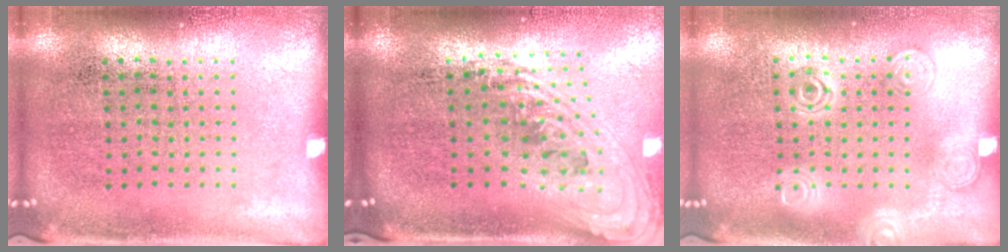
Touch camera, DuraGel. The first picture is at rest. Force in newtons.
{"total": 2.3, "press": 1.6, "slide": 1.7}
{"total": 1.3, "press": 1.3, "slide": 0.1}